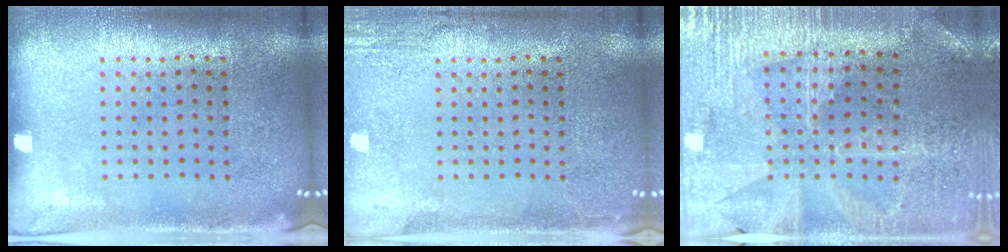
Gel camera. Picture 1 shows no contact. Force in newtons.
{"total": 2.2, "press": 2.2, "slide": 0.4}
{"total": 1.7, "press": 1.7, "slide": 0.3}